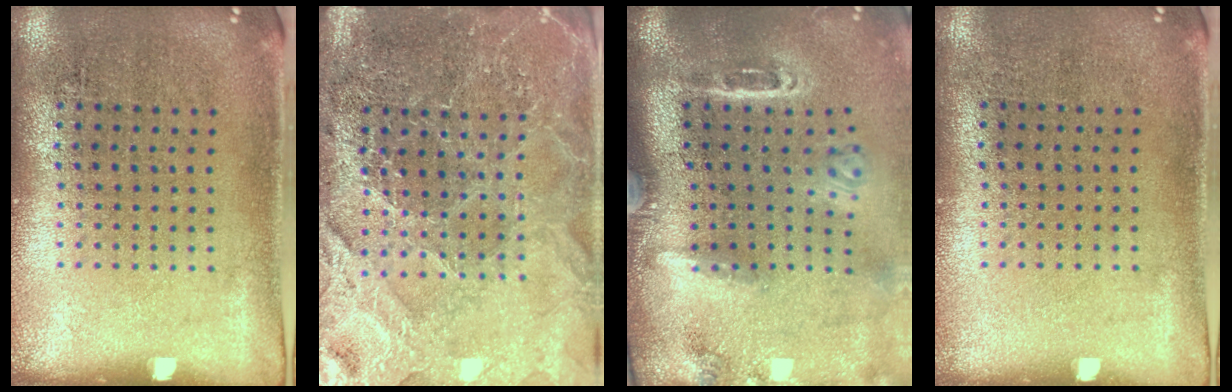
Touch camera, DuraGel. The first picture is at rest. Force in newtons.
{"total": 4.0, "press": 3.8, "slide": 1.2}
{"total": 3.2, "press": 2.1, "slide": 2.4}
{"total": 0.0}